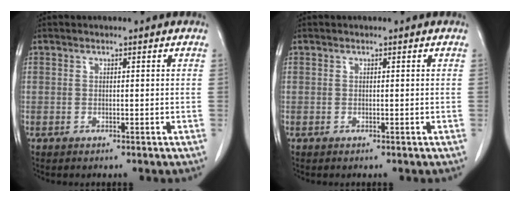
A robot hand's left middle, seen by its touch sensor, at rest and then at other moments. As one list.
[{"total": 0.0}]